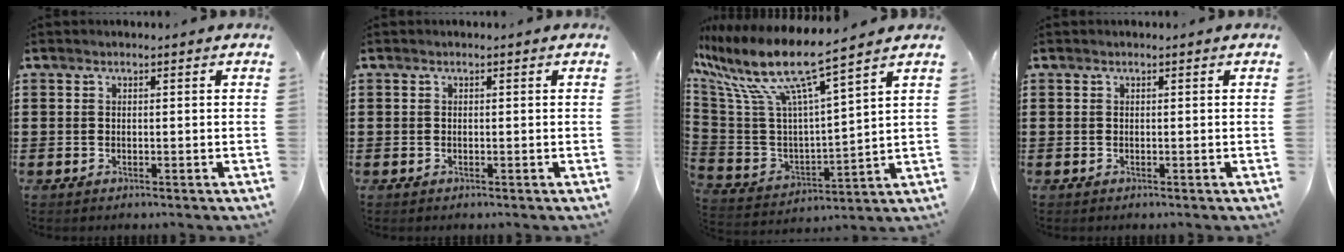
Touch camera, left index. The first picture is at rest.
{"total": 0.0}
{"total": 10.7, "force": [7.8, 1.1, 7.2], "torque": [-0.170, -0.055, 0.127]}
{"total": 0.0}